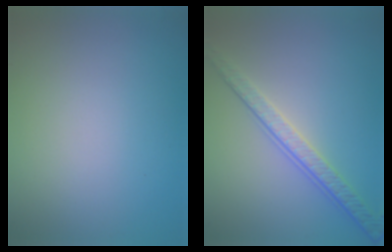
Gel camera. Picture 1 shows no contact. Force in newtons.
{"total": 3.6, "press": 3.2, "slide": 1.7}